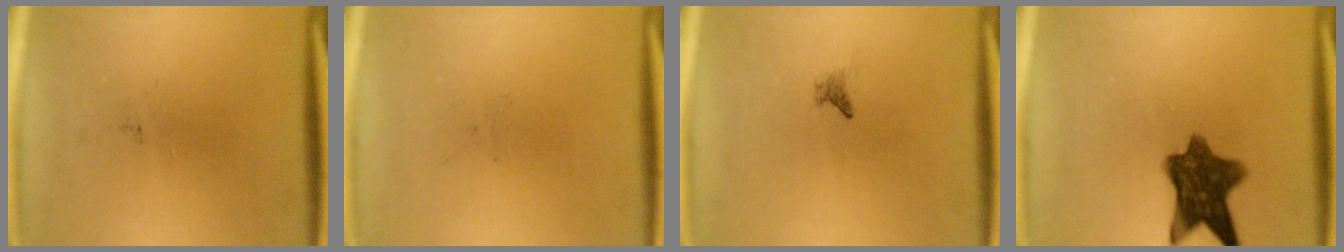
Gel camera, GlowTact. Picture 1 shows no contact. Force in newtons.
{"total": 0.0}
{"total": 0.8}
{"total": 9.5}